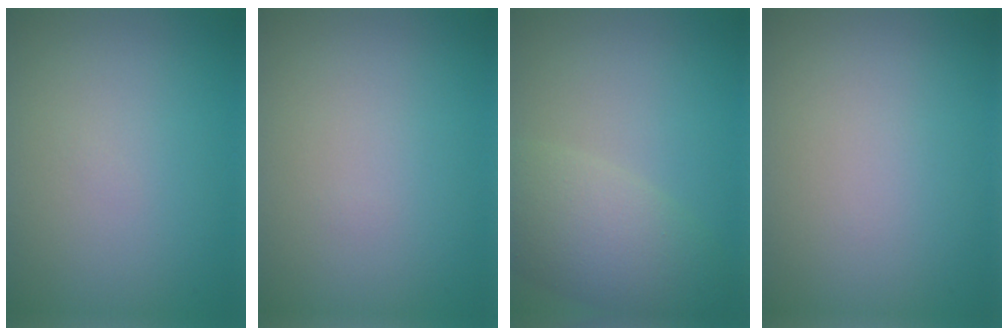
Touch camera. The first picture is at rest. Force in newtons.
{"total": 0.0}
{"total": 5.7, "press": 5.7, "slide": 0.4}
{"total": 0.0}